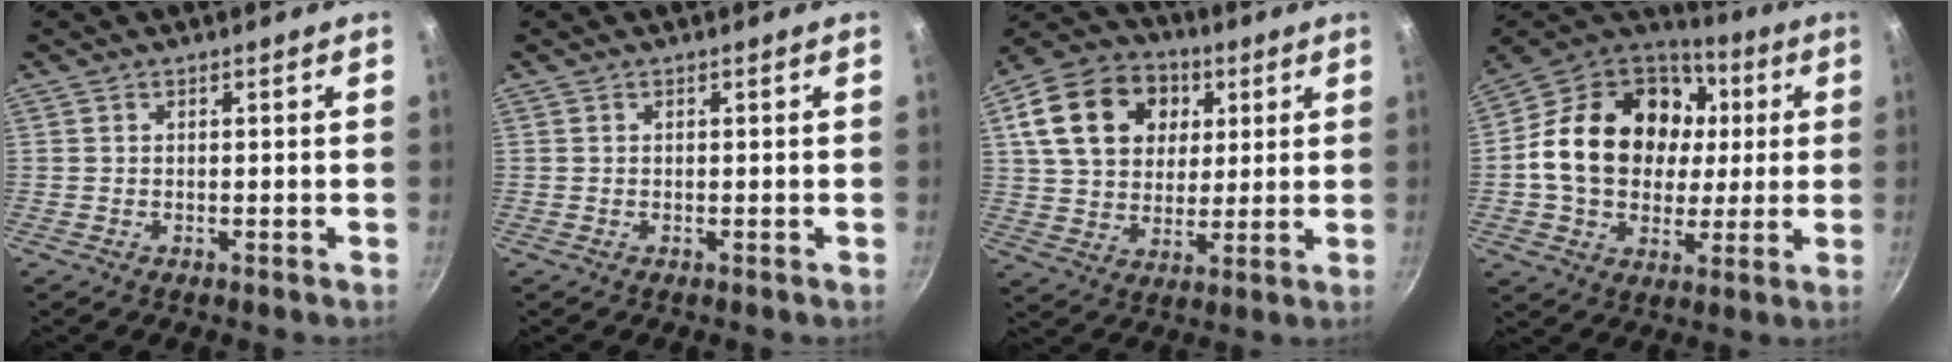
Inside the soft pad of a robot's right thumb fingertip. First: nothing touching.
{"total": 0.0}
{"total": 19.2, "force": [5.9, 14.6, 10.9], "torque": [-0.175, 0.009, 0.095]}
{"total": 24.2, "force": [2.7, 18.6, 15.2], "torque": [-0.252, 0.029, 0.047]}